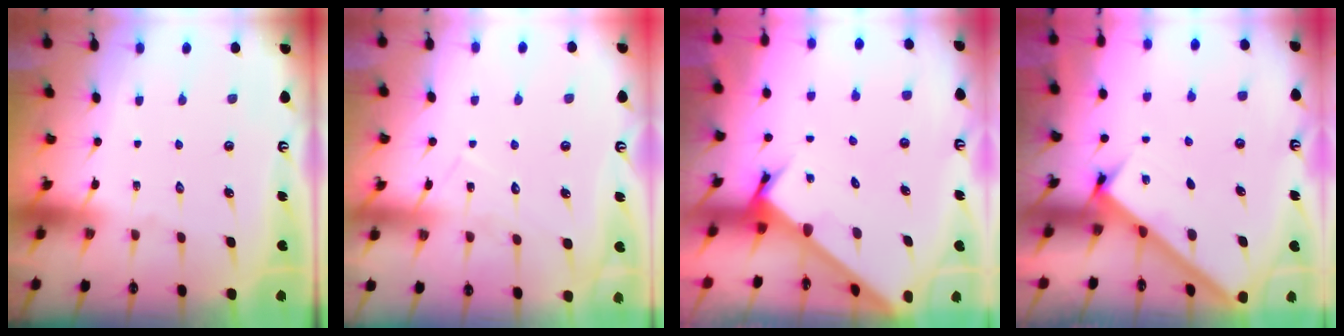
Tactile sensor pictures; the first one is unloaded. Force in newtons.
{"total": 7.2, "press": 7.2, "slide": 0.6}
{"total": 2.9, "press": 2.9, "slide": 0.2}
{"total": 2.5, "press": 2.5, "slide": 0.3}